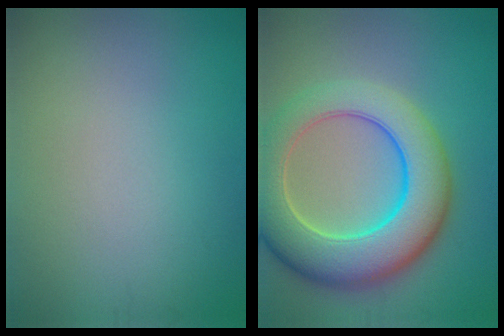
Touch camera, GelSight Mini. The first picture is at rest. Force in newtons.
{"total": 10.2, "press": 10.2, "slide": 0.3}